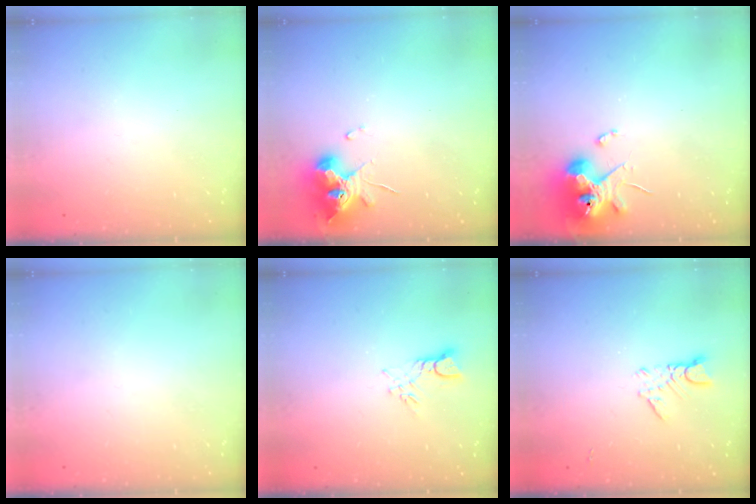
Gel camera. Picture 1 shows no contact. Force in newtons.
{"total": 10.8, "press": 10.8, "slide": 1.4}
{"total": 12.1, "press": 12.0, "slide": 1.7}
{"total": 0.0}
{"total": 2.6, "press": 2.6, "slide": 0.4}
{"total": 2.8, "press": 2.8, "slide": 0.3}